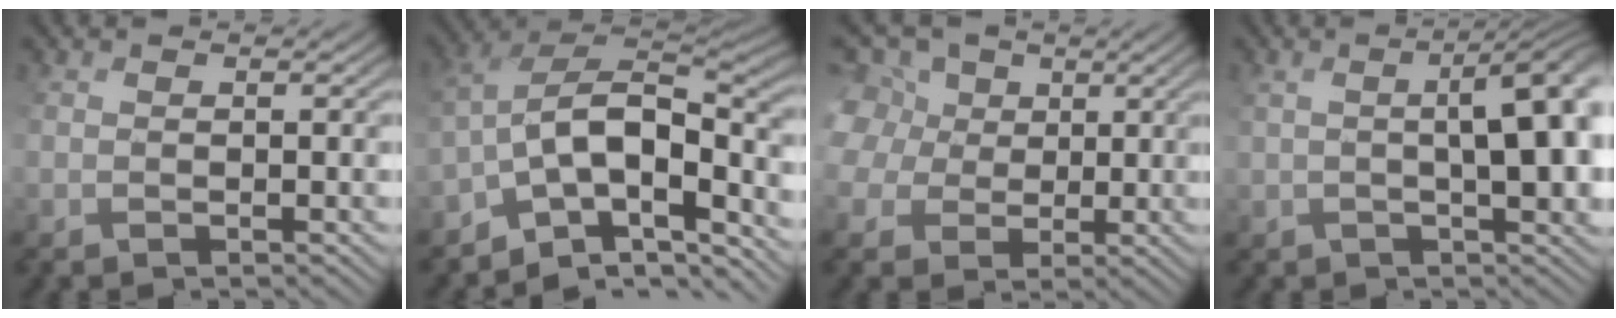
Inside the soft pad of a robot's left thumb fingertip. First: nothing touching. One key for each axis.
{"total": 10.9, "fx": -5.8, "fy": 4.9, "fz": 7.8, "tx": -0.149, "ty": 0.021, "tz": -0.107}
{"total": 9.1, "fx": 2.6, "fy": 8.0, "fz": 3.3, "tx": -0.156, "ty": 0.019, "tz": 0.042}
{"total": 7.0, "fx": 0.8, "fy": 2.2, "fz": 6.6, "tx": -0.072, "ty": 0.014, "tz": 0.019}